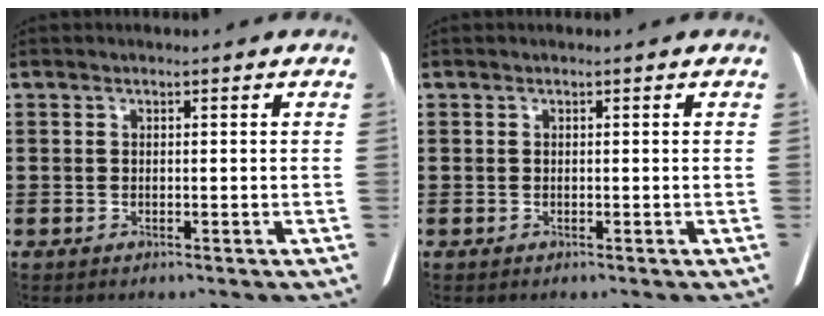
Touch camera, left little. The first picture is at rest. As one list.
[{"total": 0.0}]